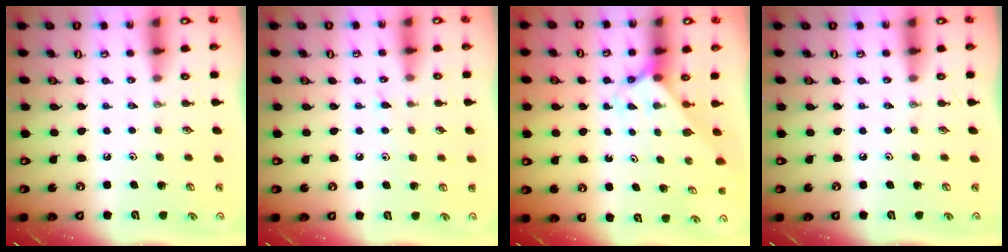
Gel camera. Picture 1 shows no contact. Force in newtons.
{"total": 4.7, "press": 4.6, "slide": 0.6}
{"total": 2.0, "press": 2.0, "slide": 0.1}
{"total": 0.0}